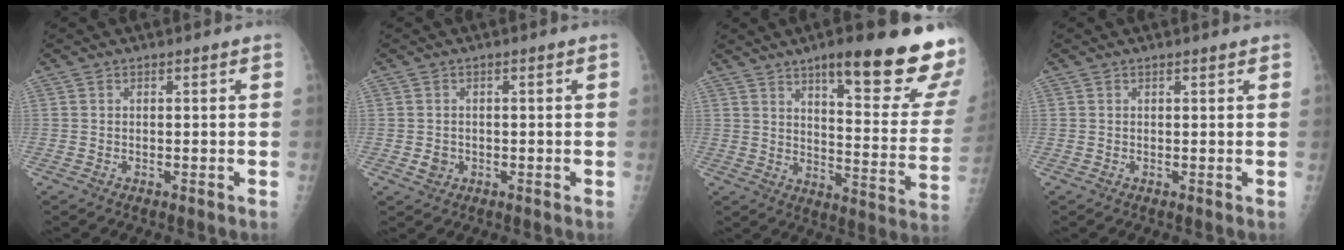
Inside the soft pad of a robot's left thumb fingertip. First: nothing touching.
{"total": 1.9, "force": [-0.4, 1.7, 0.8], "torque": [-0.007, 0.002, -0.004]}
{"total": 24.5, "force": [15.2, 5.0, 18.5], "torque": [-0.209, -0.068, 0.208]}
{"total": 0.8, "force": [0.6, 0.1, 0.5], "torque": [-0.006, -0.001, 0.008]}